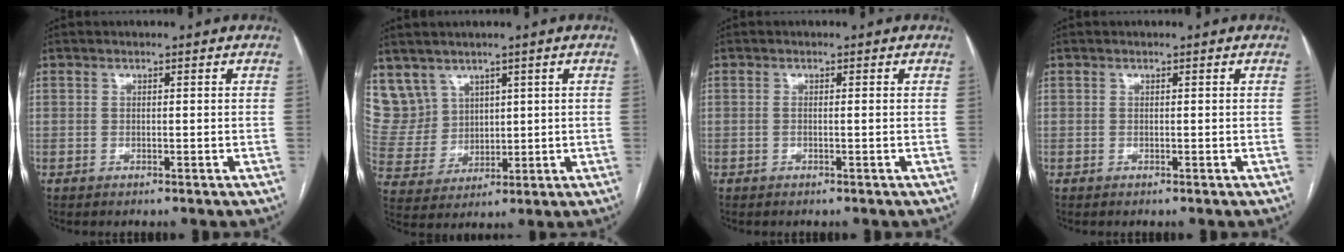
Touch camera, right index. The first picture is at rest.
{"total": 8.7, "force": [5.5, 6.8, 0.6], "torque": [-0.026, 0.030, 0.129]}
{"total": 0.7, "force": [-0.1, 0.0, 0.6], "torque": [-0.015, 0.000, -0.001]}
{"total": 0.0}